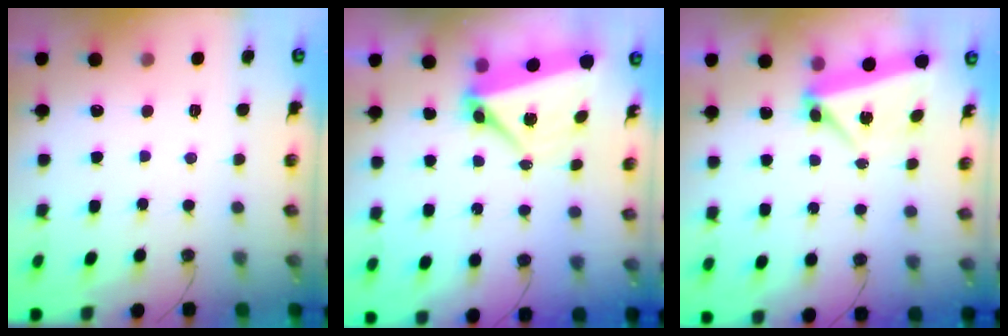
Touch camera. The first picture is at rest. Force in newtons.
{"total": 7.4, "press": 7.4, "slide": 0.9}
{"total": 5.6, "press": 4.6, "slide": 3.2}